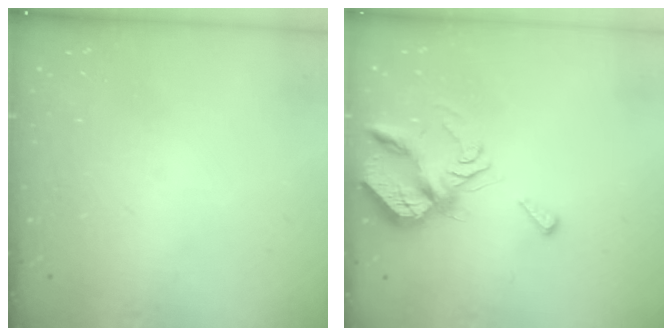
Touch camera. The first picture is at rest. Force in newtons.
{"total": 7.2, "press": 7.1, "slide": 0.9}